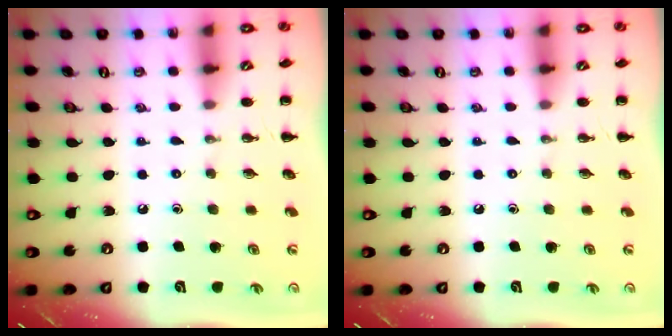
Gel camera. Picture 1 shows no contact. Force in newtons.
{"total": 0.0}